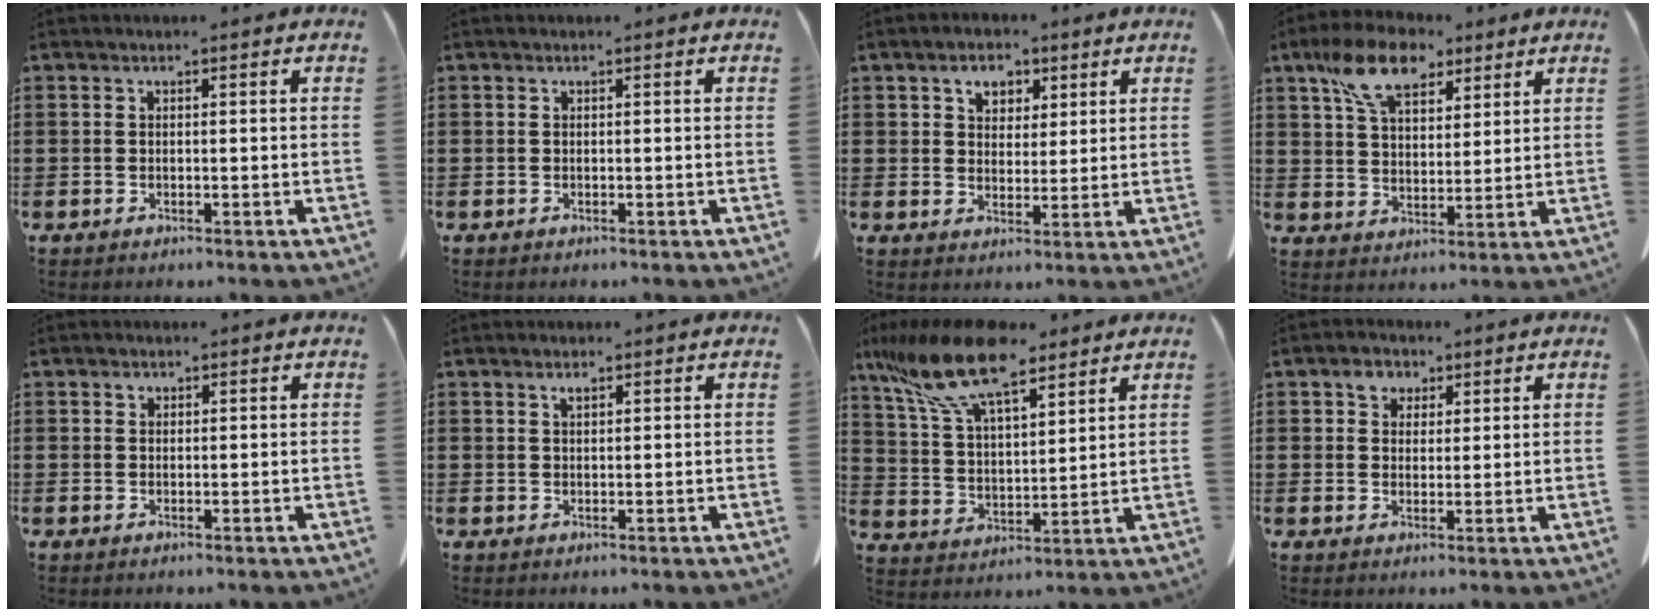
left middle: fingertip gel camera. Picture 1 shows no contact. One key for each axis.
{"total": 0.0}
{"total": 4.3, "fx": 2.6, "fy": 3.2, "fz": 1.4, "tx": -0.028, "ty": 0.010, "tz": 0.041}
{"total": 10.4, "fx": 6.7, "fy": 5.2, "fz": 5.9, "tx": -0.129, "ty": 0.003, "tz": 0.124}
{"total": 0.6, "fx": 0.4, "fy": 0.5, "fz": 0.2, "tx": -0.006, "ty": 0.002, "tz": 0.008}
{"total": 1.1, "fx": 0.7, "fy": 0.4, "fz": 0.7, "tx": -0.017, "ty": 0.002, "tz": 0.012}
{"total": 13.9, "fx": 10.2, "fy": 4.2, "fz": 8.5, "tx": -0.208, "ty": -0.029, "tz": 0.179}
{"total": 3.3, "fx": 1.8, "fy": 2.4, "fz": 1.2, "tx": -0.025, "ty": 0.009, "tz": 0.030}